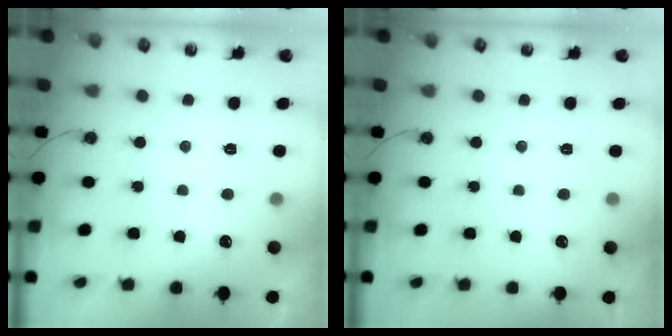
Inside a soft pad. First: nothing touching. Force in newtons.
{"total": 0.0}